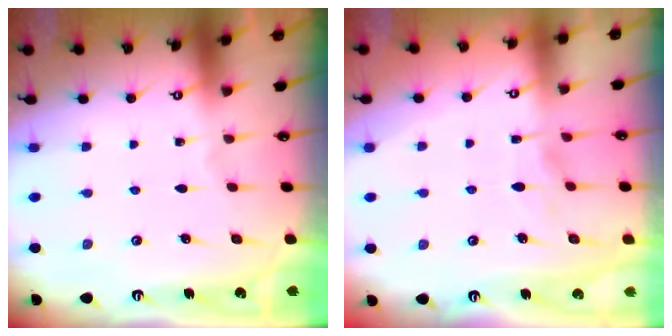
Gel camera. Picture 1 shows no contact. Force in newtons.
{"total": 1.1, "press": 0.6, "slide": 0.9}